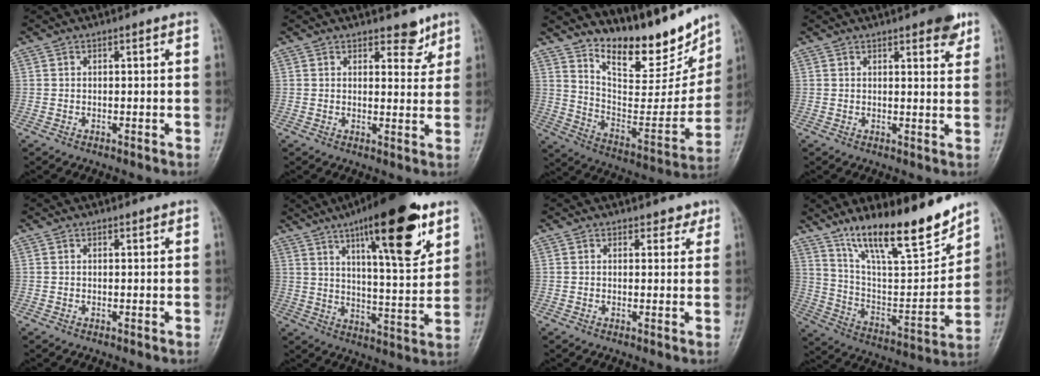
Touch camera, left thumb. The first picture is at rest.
{"total": 4.2, "force": [3.2, 2.1, 1.8], "torque": [0.003, -0.021, 0.043]}
{"total": 18.4, "force": [14.8, 6.1, 9.0], "torque": [-0.089, -0.098, 0.245]}
{"total": 5.8, "force": [3.8, 1.8, 4.0], "torque": [-0.036, -0.016, 0.044]}
{"total": 0.6, "force": [0.6, 0.2, 0.0], "torque": [-0.002, -0.005, 0.008]}
{"total": 20.5, "force": [11.4, 5.2, 16.2], "torque": [-0.215, -0.048, 0.175]}
{"total": 2.3, "force": [1.8, 1.3, 0.4], "torque": [0.017, -0.009, 0.018]}
{"total": 20.4, "force": [15.2, 4.5, 12.7], "torque": [-0.170, -0.085, 0.267]}